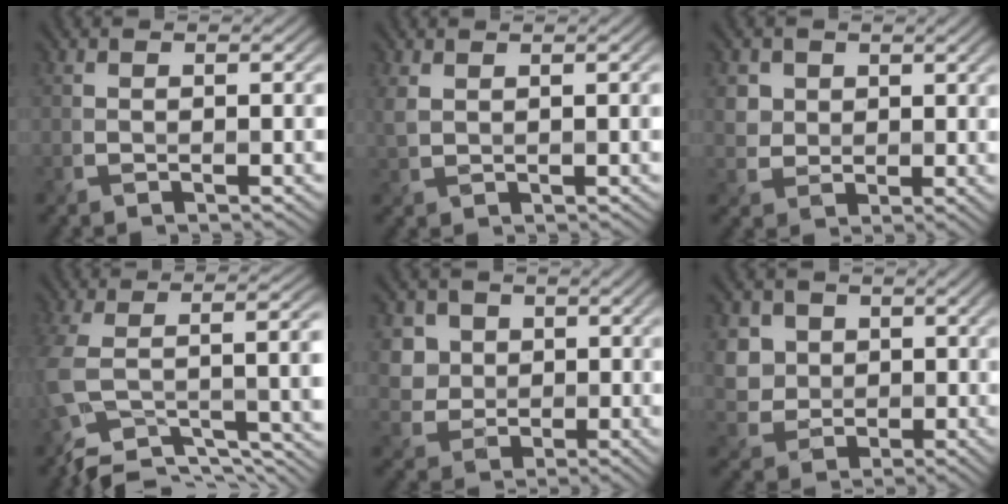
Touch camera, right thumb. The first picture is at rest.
{"total": 1.8, "force": [1.1, 0.9, 1.1], "torque": [-0.034, 0.002, 0.024]}
{"total": 3.7, "force": [1.9, 3.1, 0.9], "torque": [-0.033, -0.011, 0.040]}
{"total": 11.8, "force": [-7.4, 3.9, 8.3], "torque": [-0.149, 0.000, -0.129]}
{"total": 6.0, "force": [2.9, 4.9, 1.9], "torque": [-0.076, -0.013, 0.058]}
{"total": 6.2, "force": [2.8, 5.2, 2.1], "torque": [-0.093, -0.010, 0.054]}